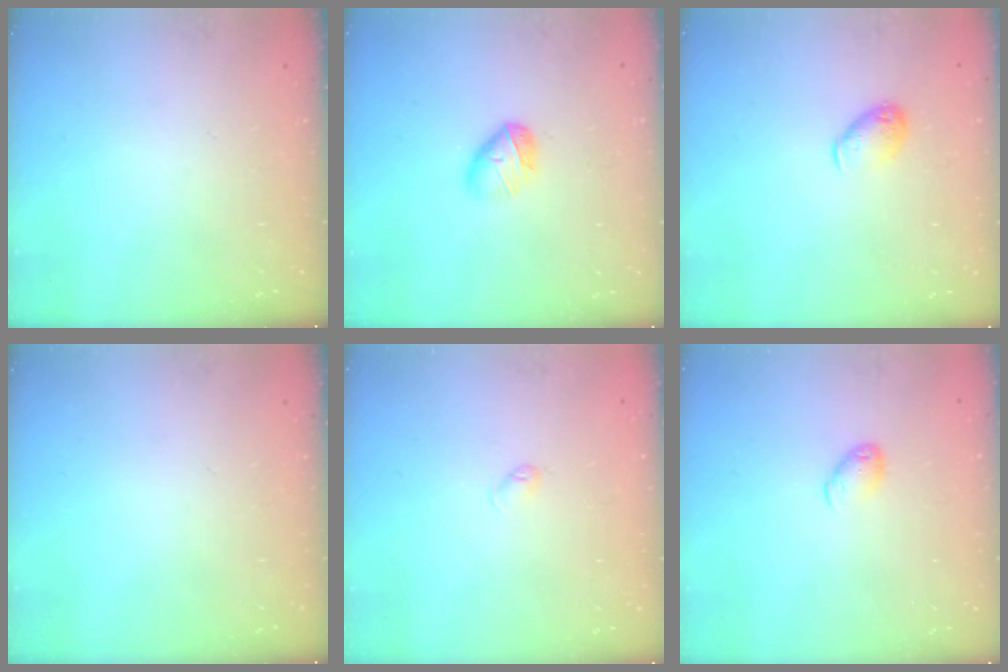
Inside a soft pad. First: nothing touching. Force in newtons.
{"total": 6.2, "press": 6.1, "slide": 0.9}
{"total": 6.9, "press": 6.8, "slide": 1.1}
{"total": 0.0}
{"total": 2.7, "press": 2.6, "slide": 0.4}
{"total": 5.6, "press": 5.6, "slide": 0.5}